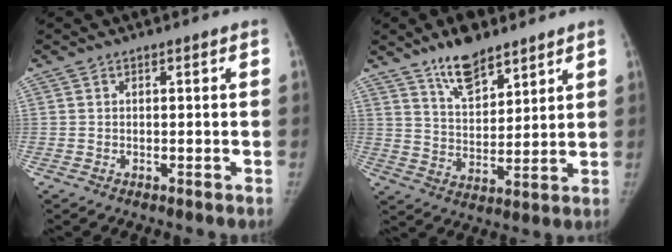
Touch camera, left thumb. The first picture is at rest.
{"total": 10.6, "force": [7.9, 4.2, 5.6], "torque": [-0.072, -0.053, 0.143]}